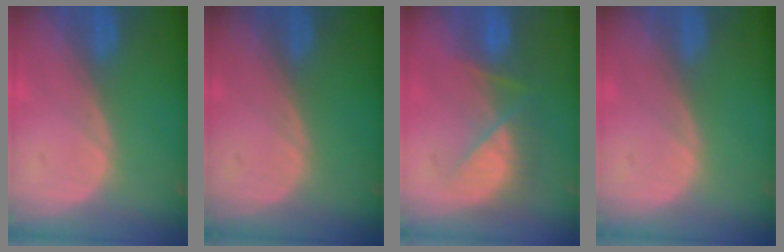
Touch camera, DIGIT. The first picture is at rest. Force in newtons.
{"total": 0.0}
{"total": 7.7, "press": 7.0, "slide": 3.3}
{"total": 0.0}